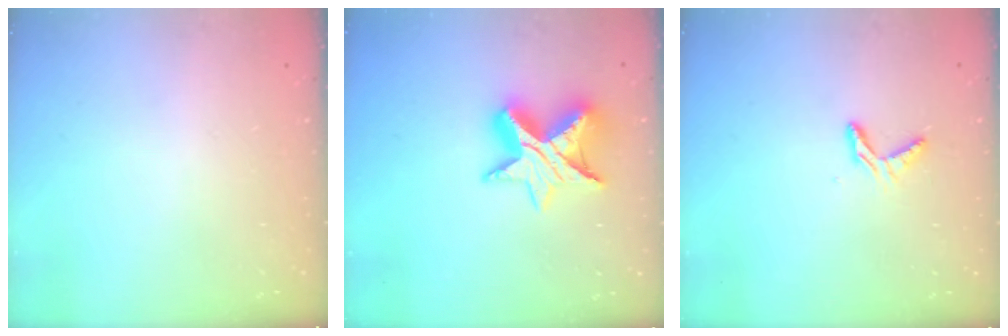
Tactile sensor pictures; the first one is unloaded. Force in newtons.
{"total": 14.4, "press": 14.4, "slide": 0.8}
{"total": 4.7, "press": 4.7, "slide": 0.3}